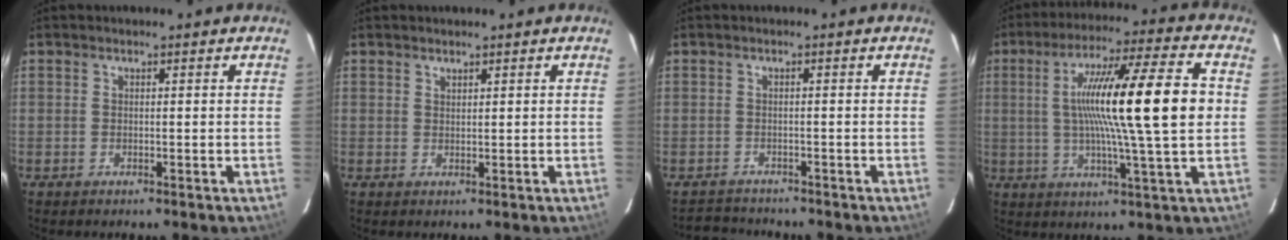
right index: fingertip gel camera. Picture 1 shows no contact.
{"total": 0.9, "force": [0.8, 0.2, 0.1], "torque": [-0.002, 0.001, 0.016]}
{"total": 3.8, "force": [-3.4, 1.6, -0.4], "torque": [-0.003, 0.011, -0.062]}
{"total": 18.2, "force": [1.4, -0.1, 18.1], "torque": [-0.298, 0.010, 0.024]}